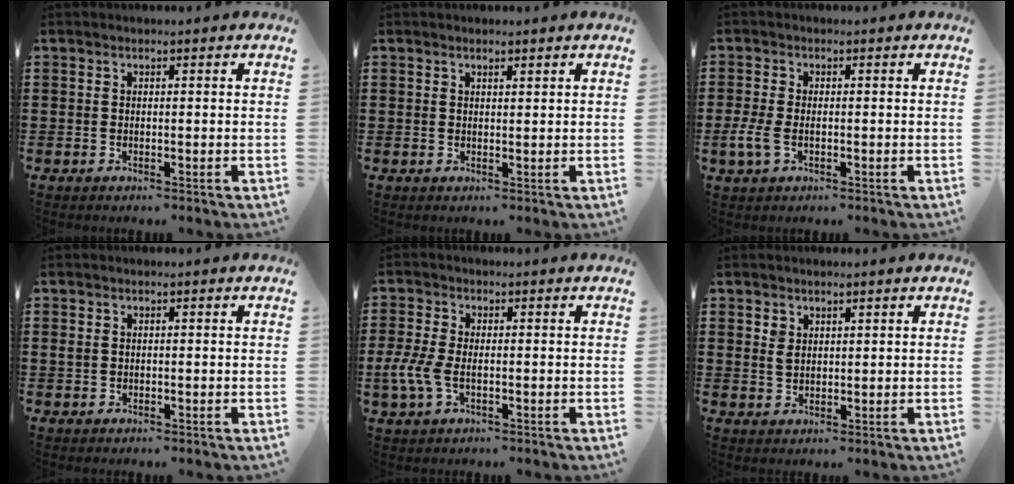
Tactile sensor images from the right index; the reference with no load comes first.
{"total": 0.8, "force": [0.7, 0.3, 0.3], "torque": [-0.007, 0.001, 0.014]}
{"total": 3.2, "force": [-0.9, 1.8, 2.5], "torque": [-0.067, -0.007, -0.021]}
{"total": 0.7, "force": [0.0, 0.6, 0.5], "torque": [-0.019, 0.000, -0.004]}
{"total": 4.6, "force": [-1.2, 2.5, 3.6], "torque": [-0.101, -0.008, -0.031]}
{"total": 2.0, "force": [1.3, 1.2, 0.9], "torque": [-0.021, 0.004, 0.025]}